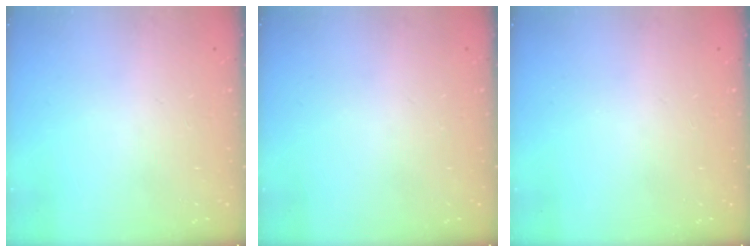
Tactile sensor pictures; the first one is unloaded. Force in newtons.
{"total": 0.0}
{"total": 0.0}